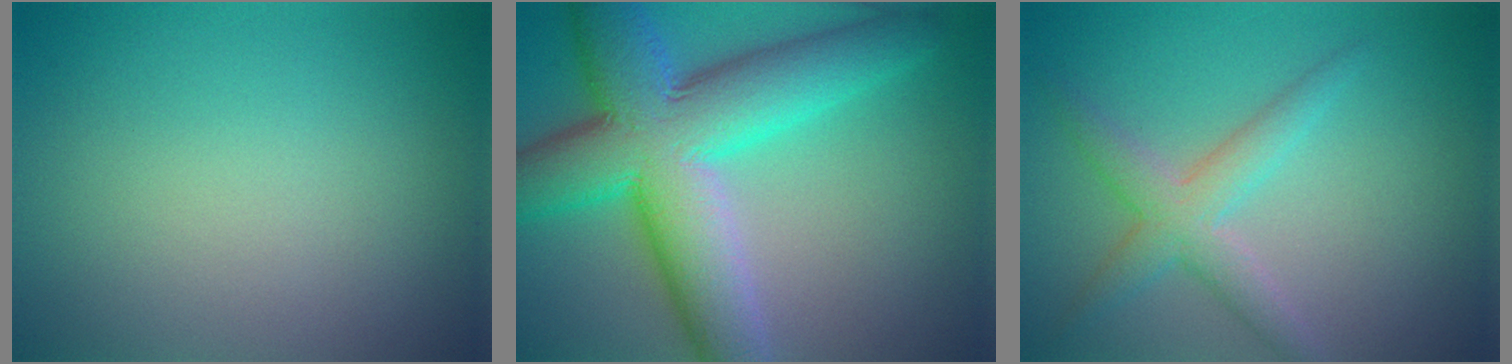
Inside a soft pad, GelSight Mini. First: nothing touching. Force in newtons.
{"total": 12.4, "press": 12.4, "slide": 0.3}
{"total": 3.5, "press": 3.5, "slide": 0.1}